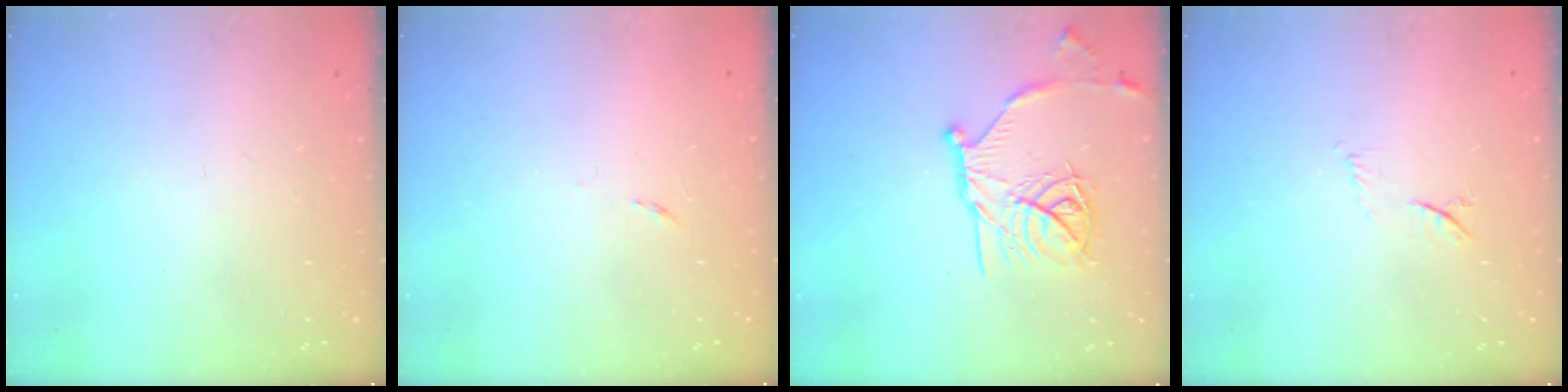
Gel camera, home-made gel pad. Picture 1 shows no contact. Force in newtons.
{"total": 2.6, "press": 2.6, "slide": 0.4}
{"total": 17.6, "press": 17.6, "slide": 1.4}
{"total": 4.7, "press": 4.6, "slide": 1.2}